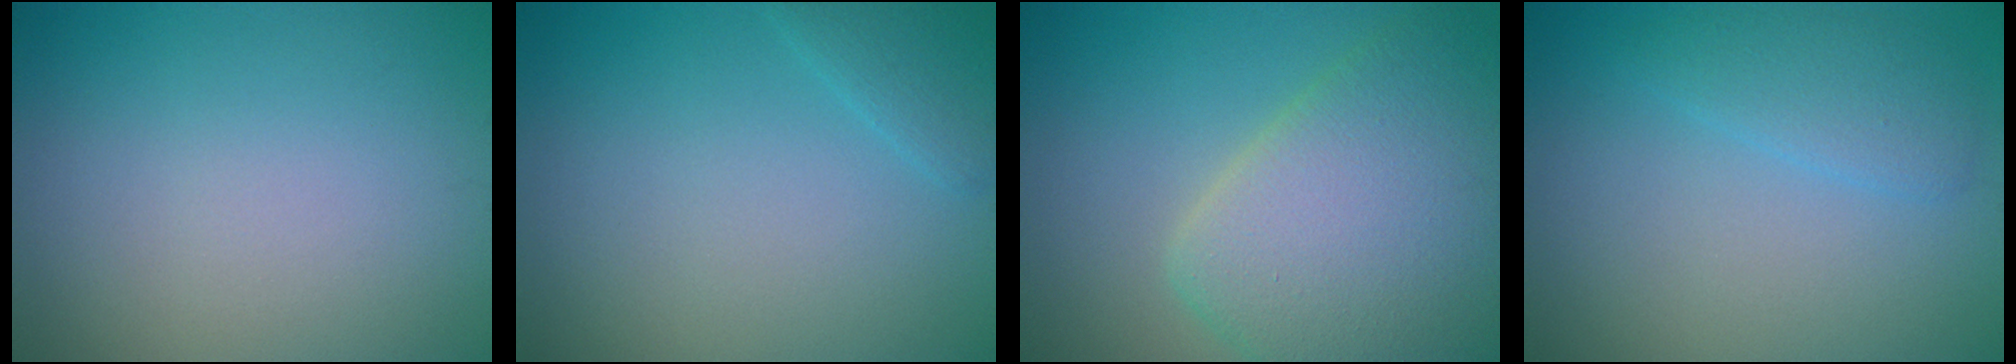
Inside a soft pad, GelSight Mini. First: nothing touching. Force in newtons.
{"total": 1.5, "press": 1.5, "slide": 0.0}
{"total": 8.6, "press": 8.6, "slide": 0.6}
{"total": 2.3, "press": 2.3, "slide": 0.0}